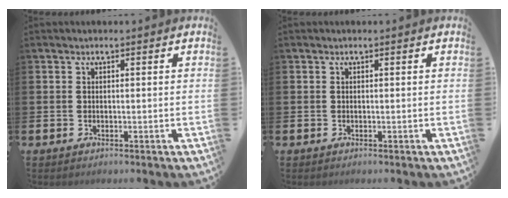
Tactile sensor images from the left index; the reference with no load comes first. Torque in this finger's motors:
{"motor_torque": [-0.02, 0.01, 0.00, 0.01]}